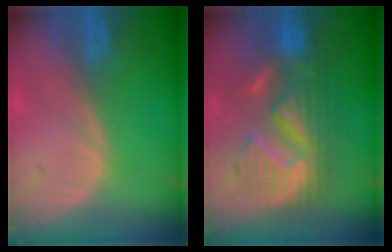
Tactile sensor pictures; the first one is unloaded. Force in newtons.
{"total": 9.9, "press": 9.9, "slide": 0.5}